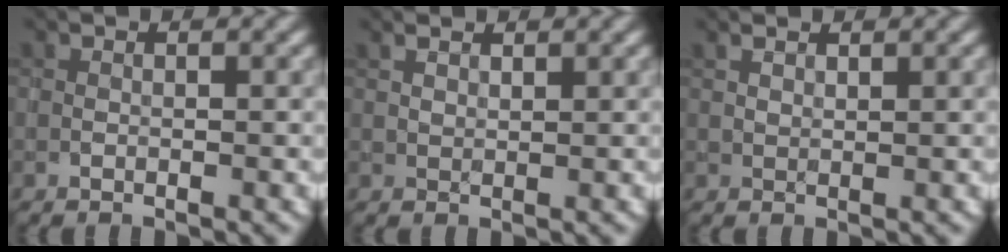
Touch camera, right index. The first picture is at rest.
{"total": 1.3, "force": [1.2, 0.3, 0.4], "torque": [-0.017, 0.000, 0.025]}
{"total": 1.2, "force": [1.1, 0.2, 0.4], "torque": [-0.016, 0.002, 0.023]}